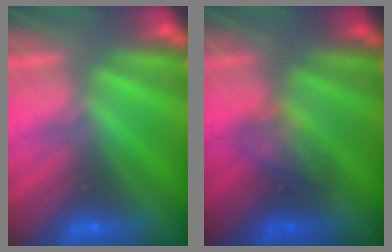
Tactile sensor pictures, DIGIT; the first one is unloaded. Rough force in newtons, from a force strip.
{"total": 2.3}